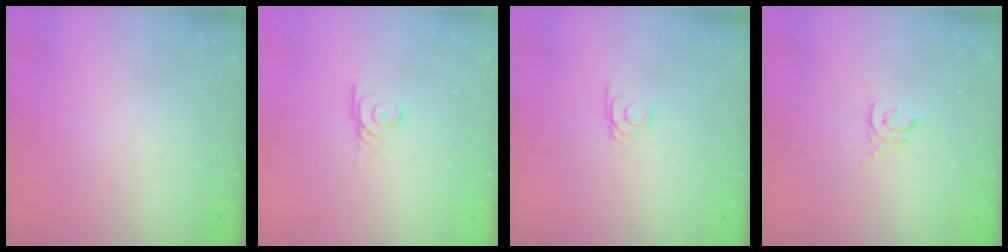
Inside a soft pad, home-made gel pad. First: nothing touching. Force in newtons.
{"total": 2.5, "press": 2.5, "slide": 0.2}
{"total": 1.6, "press": 1.6, "slide": 0.2}
{"total": 2.0, "press": 1.9, "slide": 0.6}